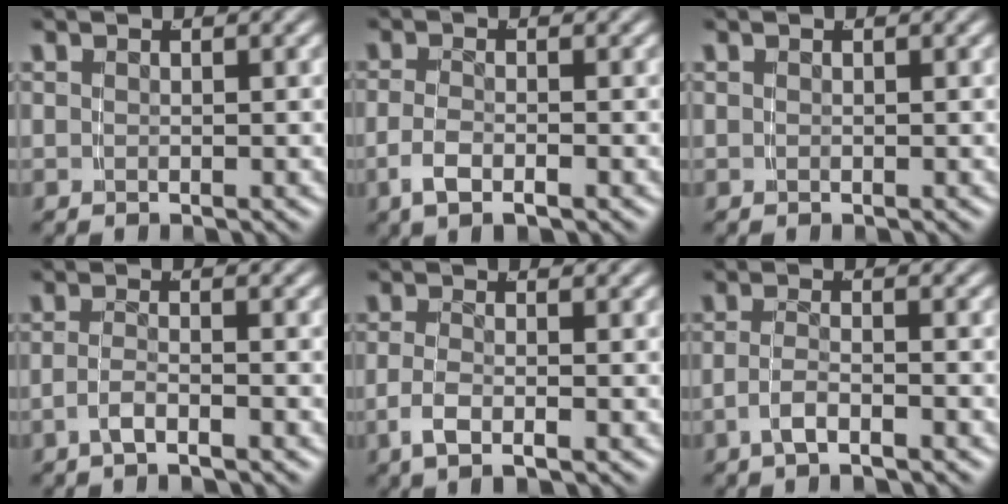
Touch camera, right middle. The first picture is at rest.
{"total": 2.4, "force": [-1.4, 0.6, 1.9], "torque": [-0.043, -0.010, -0.019]}
{"total": 0.0}
{"total": 1.9, "force": [-1.5, -0.1, 1.3], "torque": [-0.024, -0.011, -0.023]}
{"total": 2.3, "force": [-1.2, 0.3, 1.9], "torque": [-0.047, -0.012, -0.015]}
{"total": 2.2, "force": [-1.6, 0.2, 1.5], "torque": [-0.030, -0.011, -0.024]}